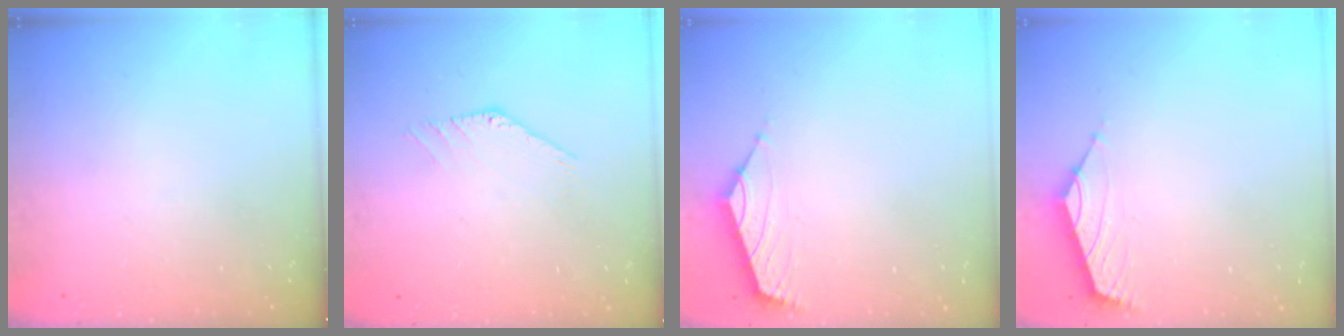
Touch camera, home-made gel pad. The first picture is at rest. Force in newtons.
{"total": 0.0}
{"total": 1.8, "press": 1.6, "slide": 0.7}
{"total": 1.8, "press": 1.6, "slide": 0.7}